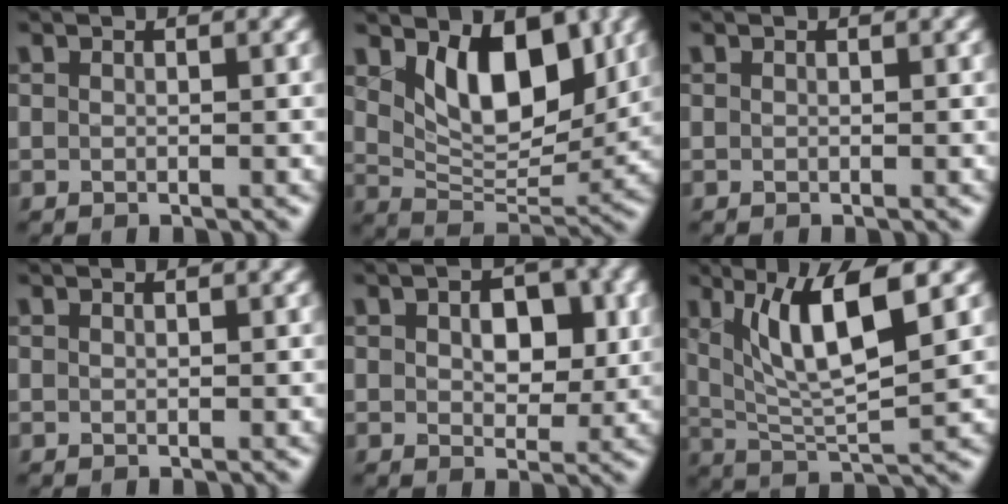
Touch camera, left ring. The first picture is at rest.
{"total": 7.5, "force": [2.9, 4.1, 5.5], "torque": [-0.092, -0.020, 0.050]}
{"total": 0.0}
{"total": 0.0}
{"total": 4.9, "force": [0.8, 3.0, 3.8], "torque": [-0.061, -0.002, 0.012]}
{"total": 8.0, "force": [2.9, 1.9, 7.1], "torque": [-0.127, -0.006, 0.057]}